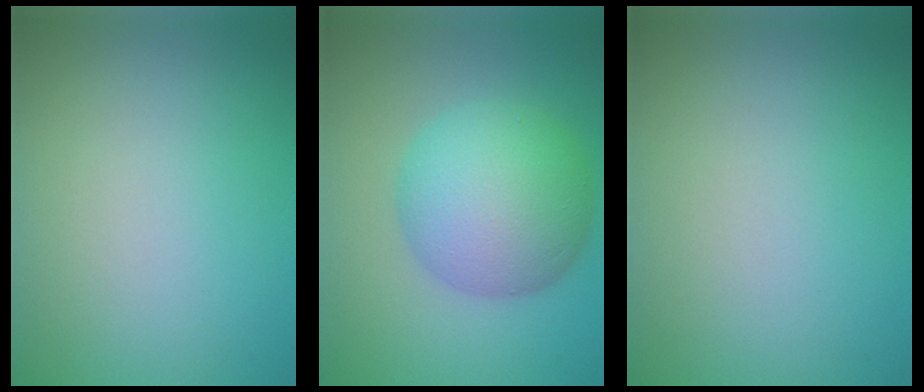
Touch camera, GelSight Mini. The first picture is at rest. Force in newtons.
{"total": 8.9, "press": 8.9, "slide": 0.1}
{"total": 0.0}